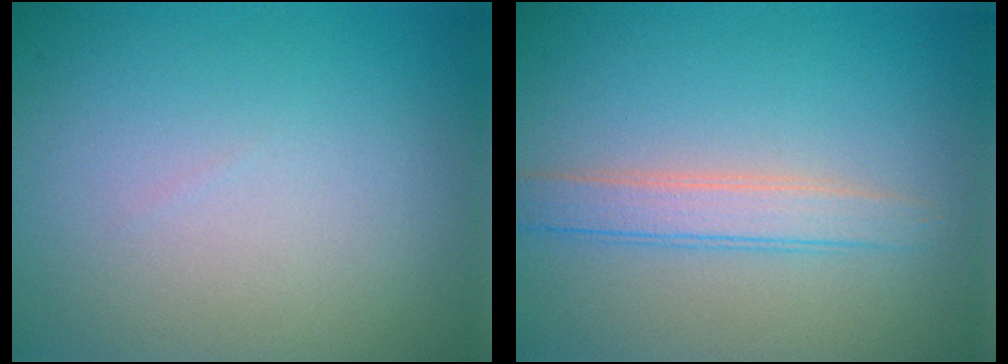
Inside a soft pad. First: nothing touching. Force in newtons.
{"total": 2.6, "press": 2.6, "slide": 0.0}